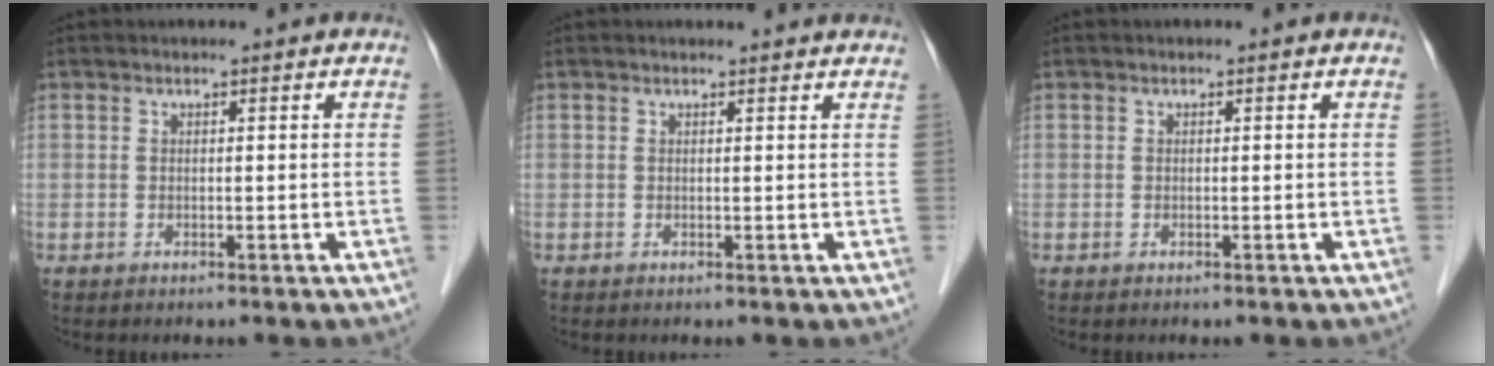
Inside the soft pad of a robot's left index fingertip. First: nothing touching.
{"total": 3.0, "force": [3.0, 0.4, 0.5], "torque": [-0.013, 0.008, 0.025]}
{"total": 0.0}